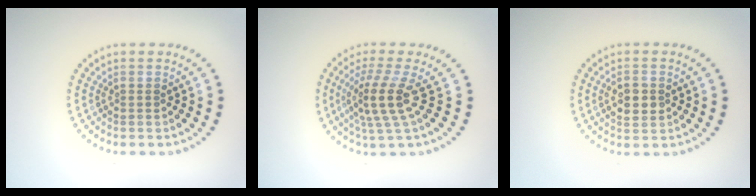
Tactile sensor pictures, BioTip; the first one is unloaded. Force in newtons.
{"total": 4.0, "press": 2.9, "slide": 2.7}
{"total": 2.3, "press": 2.3, "slide": 0.2}